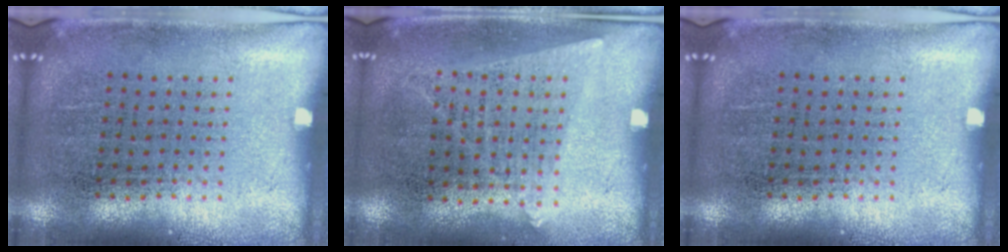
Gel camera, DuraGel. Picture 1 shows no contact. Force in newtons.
{"total": 1.2, "press": 1.1, "slide": 0.5}
{"total": 0.0}